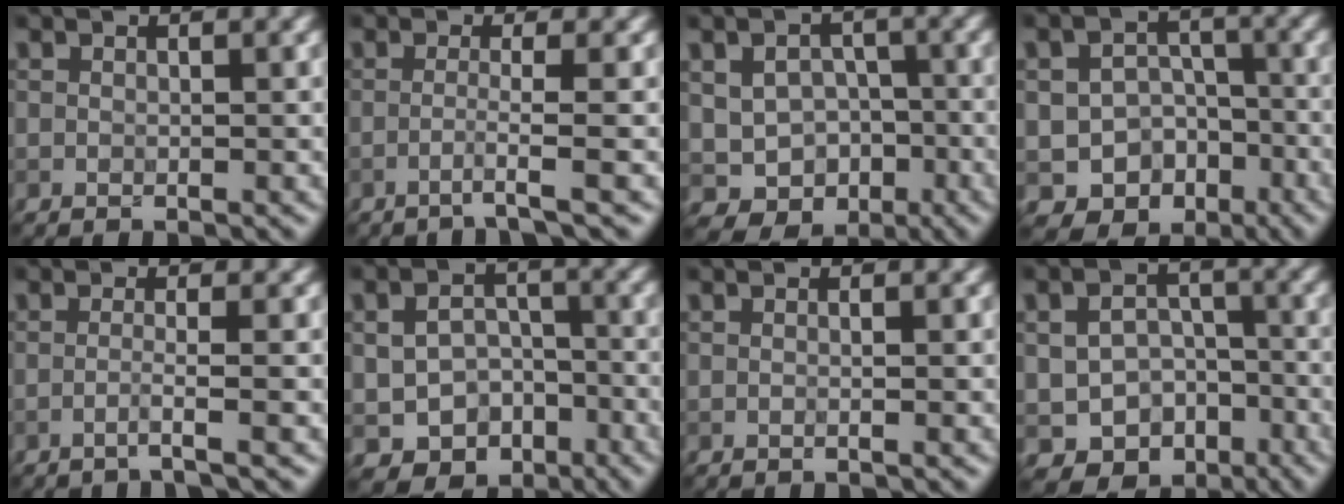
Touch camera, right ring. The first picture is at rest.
{"total": 2.2, "force": [-1.0, 0.0, 2.0], "torque": [-0.026, 0.002, -0.035]}
{"total": 5.4, "force": [-1.6, 4.4, 2.7], "torque": [-0.034, -0.004, -0.025]}
{"total": 7.6, "force": [-3.9, 6.2, 2.3], "torque": [-0.012, -0.008, -0.064]}
{"total": 1.8, "force": [-0.8, 0.2, 1.6], "torque": [-0.017, 0.002, -0.032]}
{"total": 5.0, "force": [-2.3, 3.8, 2.3], "torque": [-0.038, -0.006, -0.031]}
{"total": 0.8, "force": [0.2, 0.4, 0.7], "torque": [0.001, -0.014, -0.009]}
{"total": 6.9, "force": [-3.5, 5.3, 2.8], "torque": [-0.028, -0.005, -0.042]}